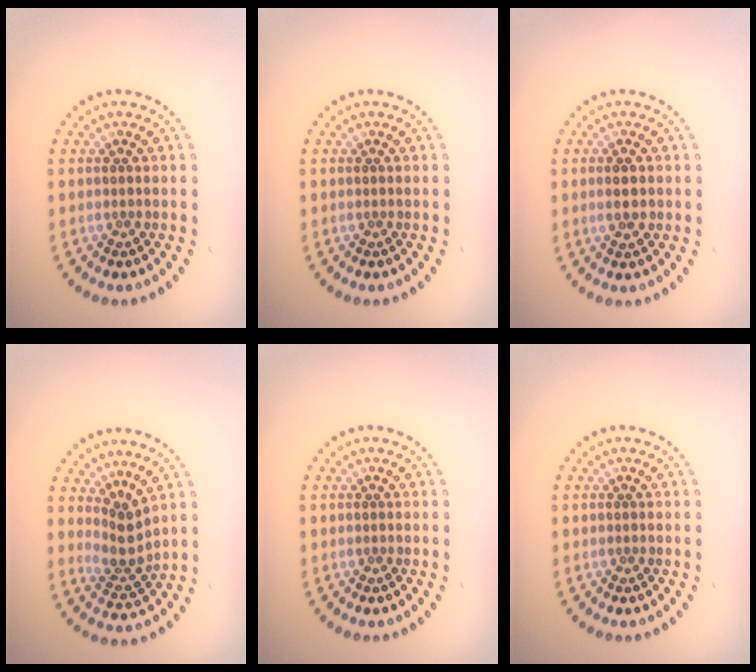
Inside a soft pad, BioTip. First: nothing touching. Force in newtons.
{"total": 0.0}
{"total": 1.7, "press": 1.7, "slide": 0.5}
{"total": 2.6, "press": 1.9, "slide": 1.7}
{"total": 0.0}
{"total": 0.0}